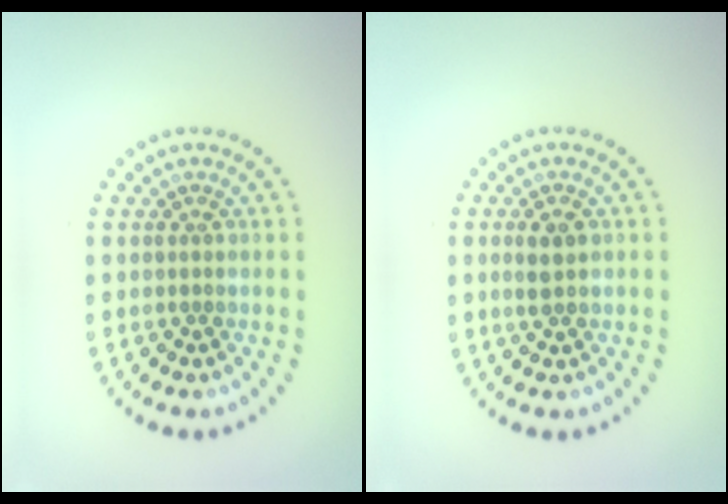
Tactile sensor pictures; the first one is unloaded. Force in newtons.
{"total": 1.8, "press": 1.8, "slide": 0.4}